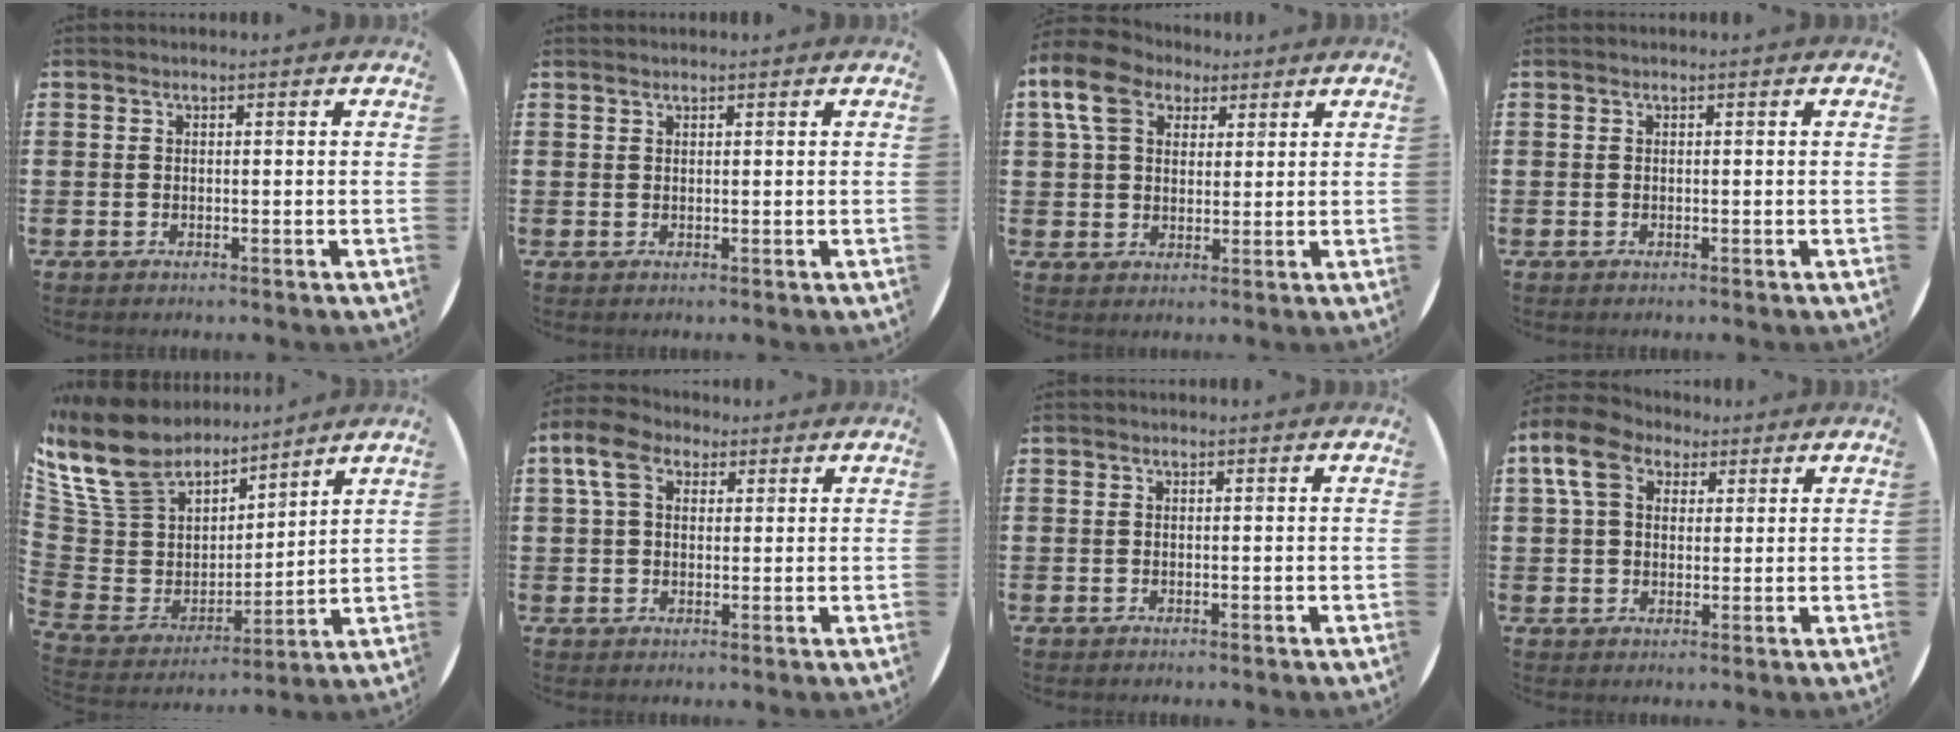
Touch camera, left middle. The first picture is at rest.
{"total": 0.5, "force": [0.5, 0.1, -0.1], "torque": [0.002, 0.003, 0.009]}
{"total": 7.4, "force": [4.4, 5.1, 3.1], "torque": [-0.075, 0.011, 0.082]}
{"total": 0.0}
{"total": 13.6, "force": [10.8, 7.1, 4.1], "torque": [-0.154, -0.064, 0.201]}
{"total": 6.0, "force": [3.4, 3.9, 3.1], "torque": [-0.073, 0.017, 0.063]}
{"total": 0.0}
{"total": 6.9, "force": [3.9, 4.8, 3.1], "torque": [-0.071, 0.014, 0.071]}